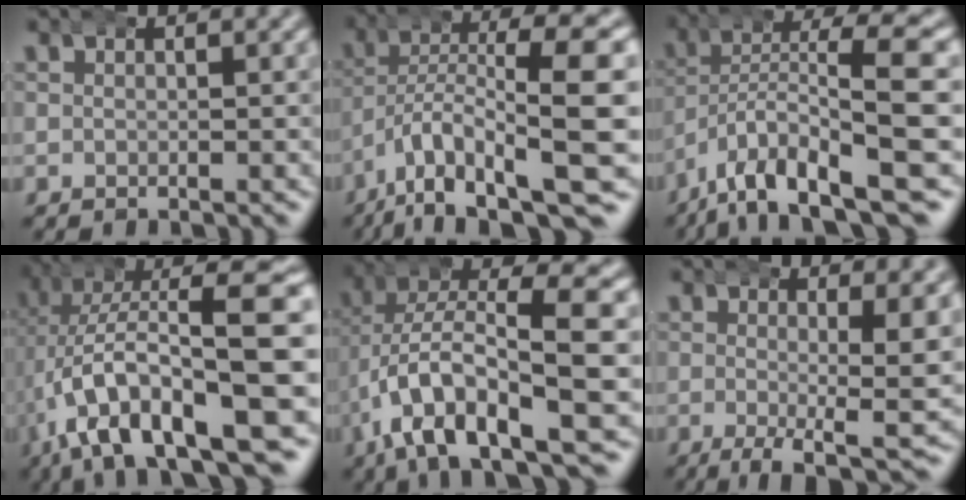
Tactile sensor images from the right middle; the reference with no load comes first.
{"total": 14.4, "force": [-9.6, 5.5, 9.3], "torque": [-0.152, -0.041, -0.129]}
{"total": 10.5, "force": [-5.7, 4.0, 7.8], "torque": [-0.141, -0.035, -0.071]}
{"total": 13.0, "force": [-2.7, 5.8, 11.3], "torque": [-0.192, -0.017, -0.026]}
{"total": 10.5, "force": [-1.8, 5.3, 8.9], "torque": [-0.174, -0.021, -0.016]}
{"total": 7.0, "force": [-3.0, 2.0, 6.0], "torque": [-0.089, -0.024, -0.042]}